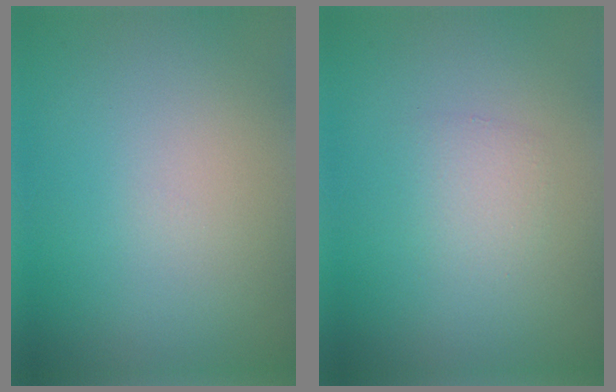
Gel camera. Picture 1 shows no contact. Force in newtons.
{"total": 1.4, "press": 1.4, "slide": 0.1}